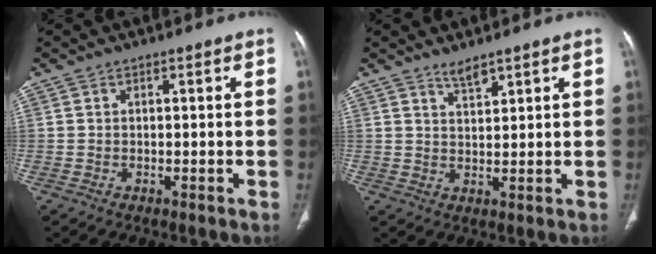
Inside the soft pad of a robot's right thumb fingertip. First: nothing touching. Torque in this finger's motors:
{"motor_torque": [0.40, 0.71, -0.02, 0.00, 0.00]}